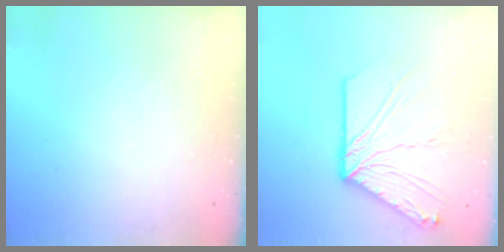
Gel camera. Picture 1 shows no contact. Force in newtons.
{"total": 16.4, "press": 16.4, "slide": 1.2}